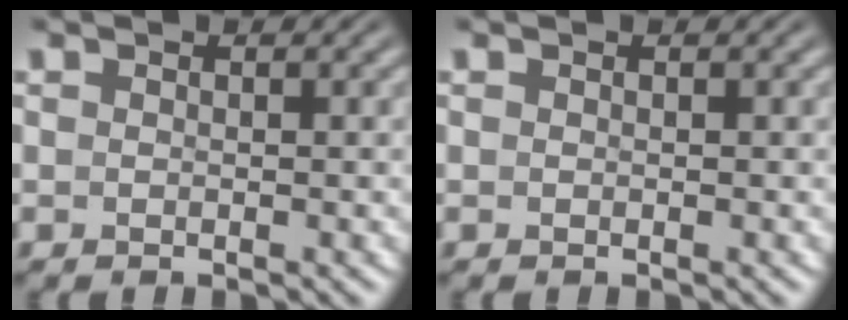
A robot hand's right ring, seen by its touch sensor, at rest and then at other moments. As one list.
[{"total": 0.0}]